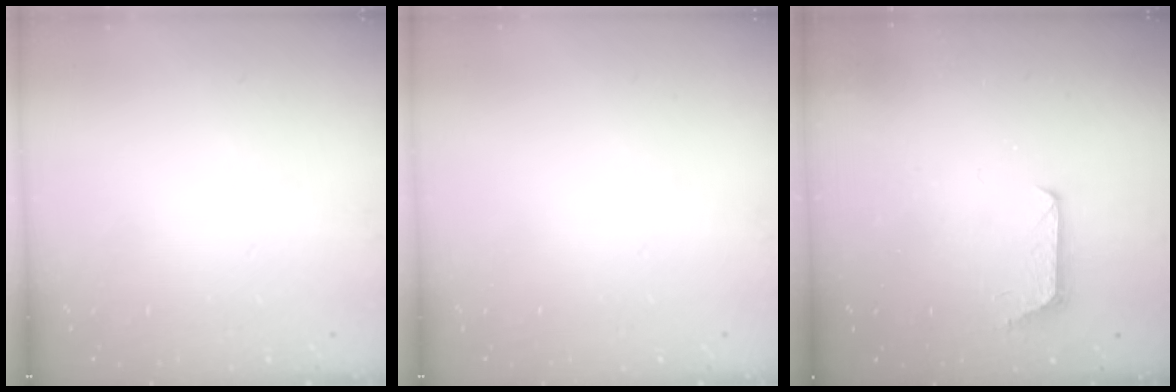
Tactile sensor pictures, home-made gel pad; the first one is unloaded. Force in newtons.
{"total": 0.0}
{"total": 5.9, "press": 5.9, "slide": 0.5}